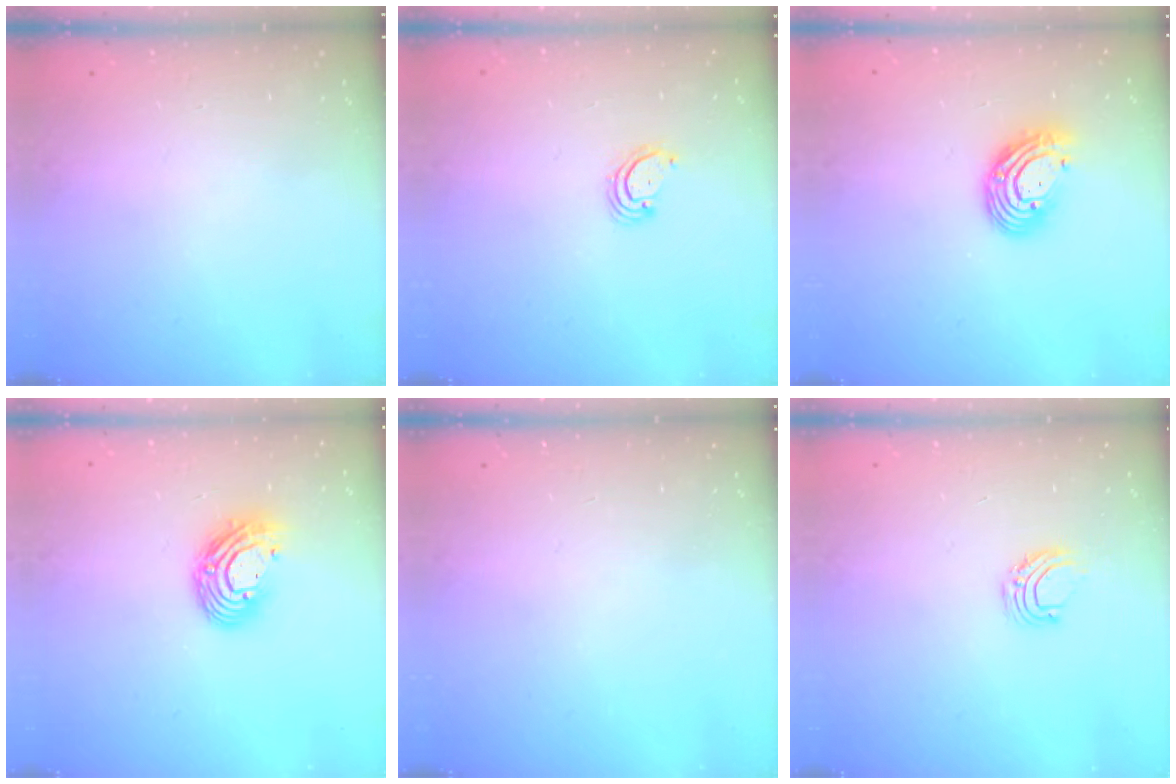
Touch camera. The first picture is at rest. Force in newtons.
{"total": 2.8, "press": 2.8, "slide": 0.2}
{"total": 10.5, "press": 10.4, "slide": 1.1}
{"total": 11.4, "press": 11.4, "slide": 0.8}
{"total": 0.0}
{"total": 5.8, "press": 5.8, "slide": 0.6}